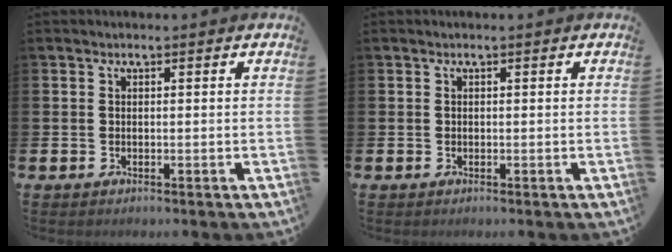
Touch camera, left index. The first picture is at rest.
{"total": 0.0}